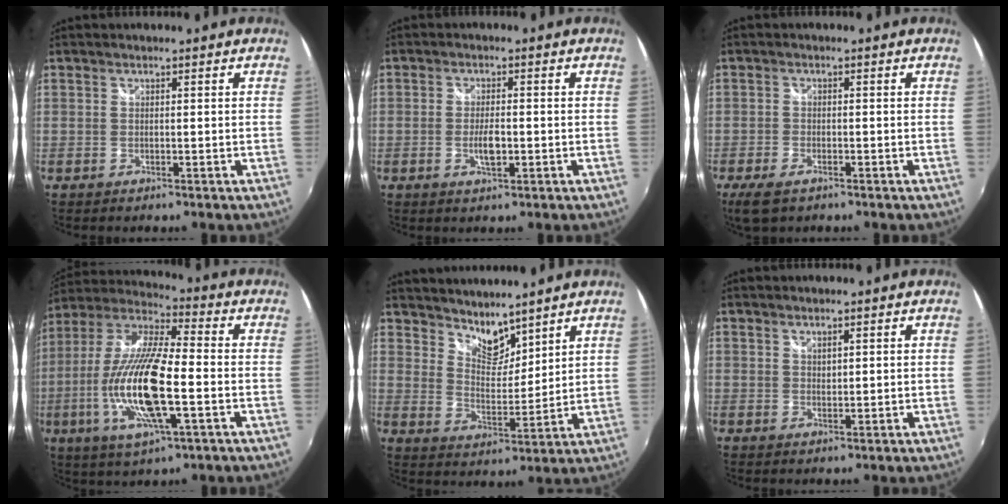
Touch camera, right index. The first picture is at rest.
{"total": 3.8, "force": [-1.0, 1.4, 3.4], "torque": [-0.067, -0.004, -0.018]}
{"total": 5.1, "force": [-3.4, 2.2, 3.0], "torque": [-0.076, -0.016, -0.062]}
{"total": 19.9, "force": [-4.5, 5.2, 18.7], "torque": [-0.376, -0.015, -0.089]}
{"total": 7.1, "force": [6.3, 2.7, 2.1], "torque": [-0.022, -0.003, 0.115]}
{"total": 1.2, "force": [0.9, 0.6, 0.5], "torque": [-0.005, 0.000, 0.017]}